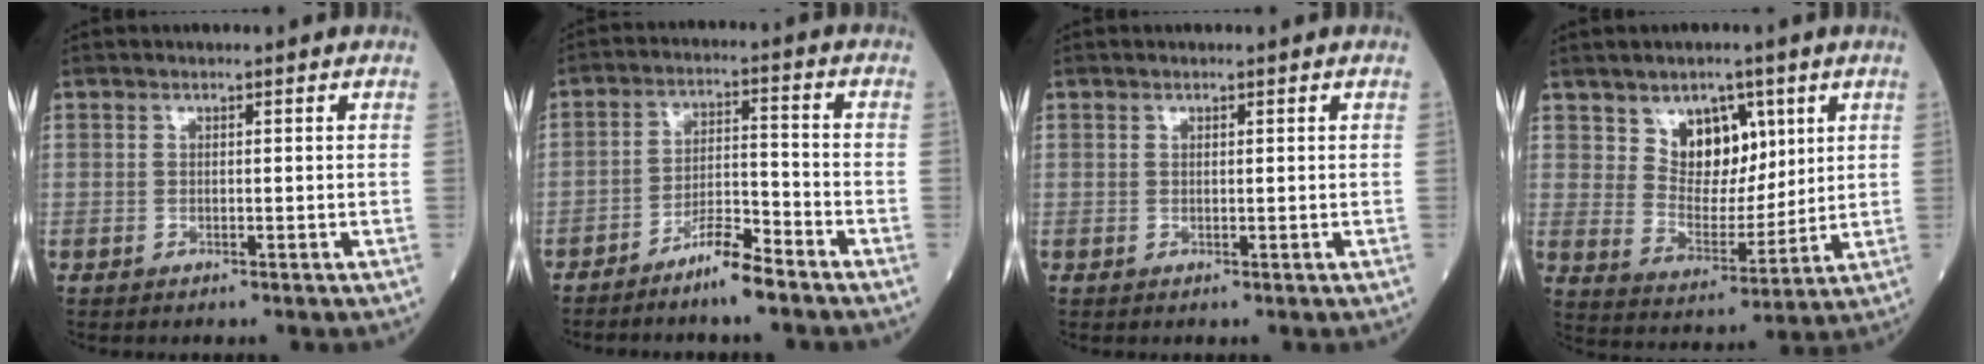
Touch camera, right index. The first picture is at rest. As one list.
[{"total": 6.2, "force": [-5.0, 0.4, 3.7], "torque": [-0.069, -0.003, -0.095]}, {"total": 0.0}, {"total": 8.5, "force": [4.2, 5.2, 5.2], "torque": [-0.087, 0.001, 0.082]}]